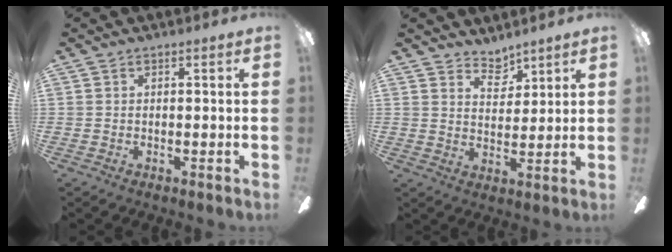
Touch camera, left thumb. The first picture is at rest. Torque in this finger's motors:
{"motor_torque": [-0.13, -0.24, -0.18, -0.18, 0.00]}